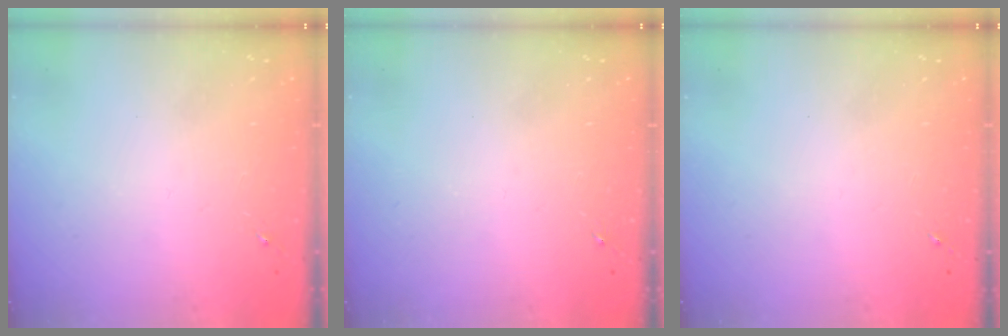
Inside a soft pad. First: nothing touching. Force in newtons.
{"total": 0.0}
{"total": 0.0}